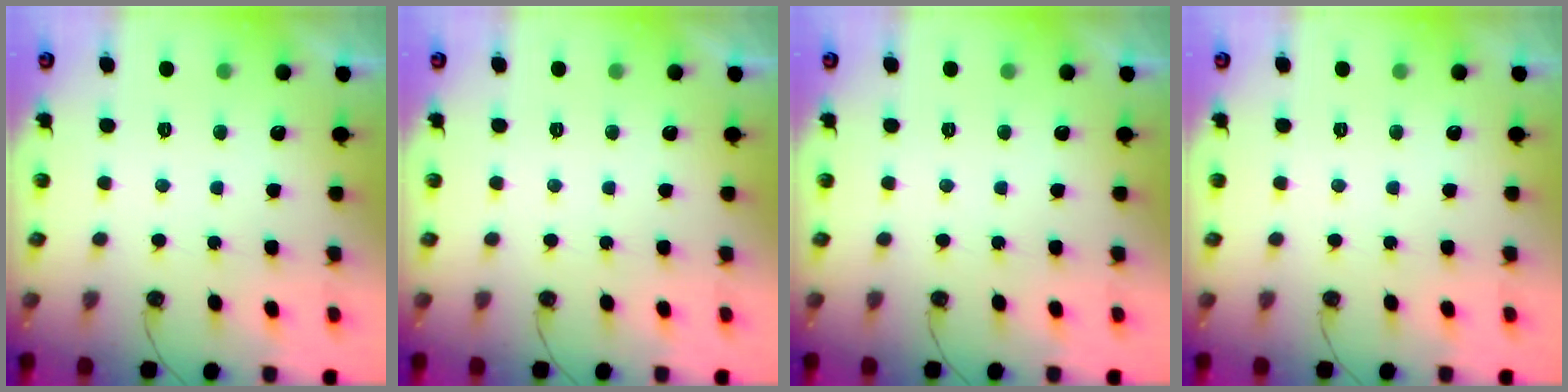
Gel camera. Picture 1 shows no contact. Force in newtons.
{"total": 0.0}
{"total": 0.0}
{"total": 0.0}